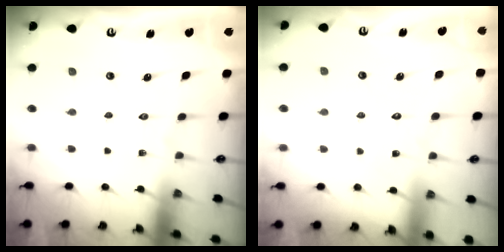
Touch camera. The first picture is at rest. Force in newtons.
{"total": 5.2, "press": 5.2, "slide": 0.6}